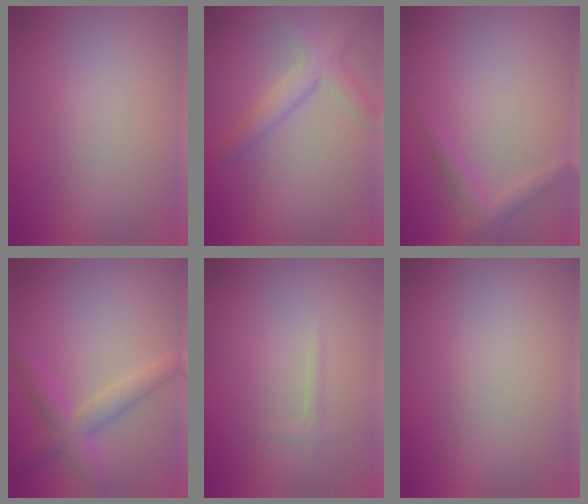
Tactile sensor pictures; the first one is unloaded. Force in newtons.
{"total": 3.0, "press": 3.0, "slide": 0.2}
{"total": 1.7, "press": 1.7, "slide": 0.1}
{"total": 3.3, "press": 3.3, "slide": 0.2}
{"total": 0.7, "press": 0.7, "slide": 0.1}
{"total": 0.0}